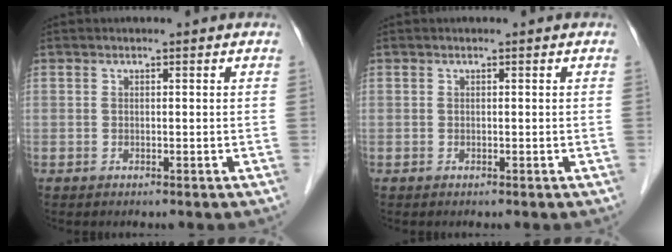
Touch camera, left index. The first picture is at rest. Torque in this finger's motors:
{"motor_torque": [-0.01, 0.01, 0.00, 0.00]}